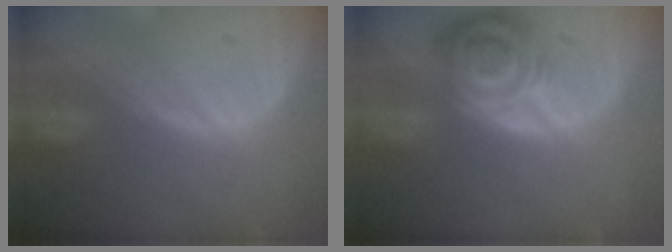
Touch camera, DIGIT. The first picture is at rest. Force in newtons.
{"total": 8.4, "press": 7.4, "slide": 4.0}